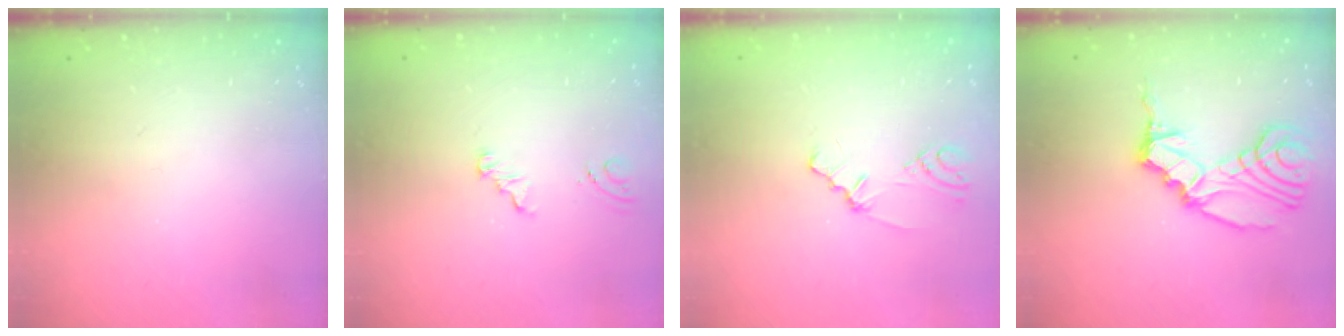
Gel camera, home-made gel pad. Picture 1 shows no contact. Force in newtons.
{"total": 4.1, "press": 1.0, "slide": 4.0}
{"total": 1.4, "press": 1.4, "slide": 0.4}
{"total": 16.5, "press": 15.9, "slide": 4.6}